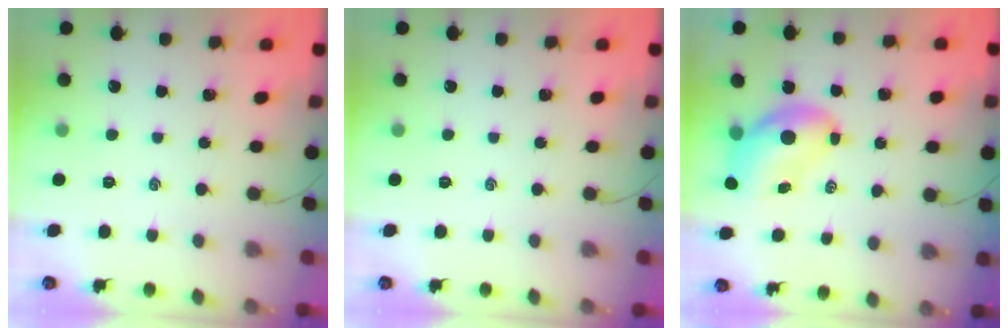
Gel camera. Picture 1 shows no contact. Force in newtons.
{"total": 0.0}
{"total": 7.7, "press": 7.4, "slide": 2.2}